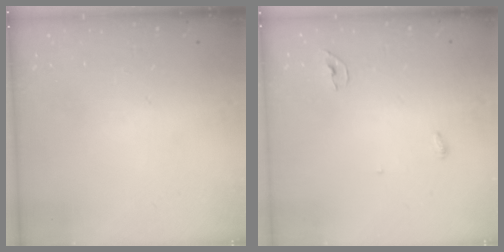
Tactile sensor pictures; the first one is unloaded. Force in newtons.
{"total": 6.4, "press": 4.1, "slide": 4.9}